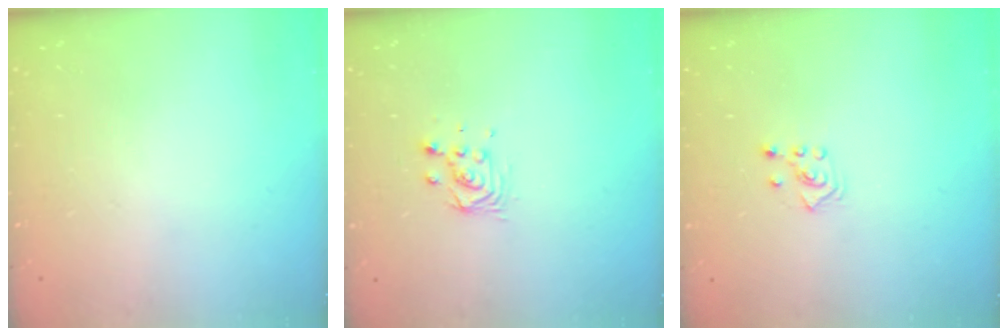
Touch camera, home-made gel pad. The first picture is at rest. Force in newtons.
{"total": 4.0, "press": 4.0, "slide": 0.1}
{"total": 3.6, "press": 3.5, "slide": 0.7}